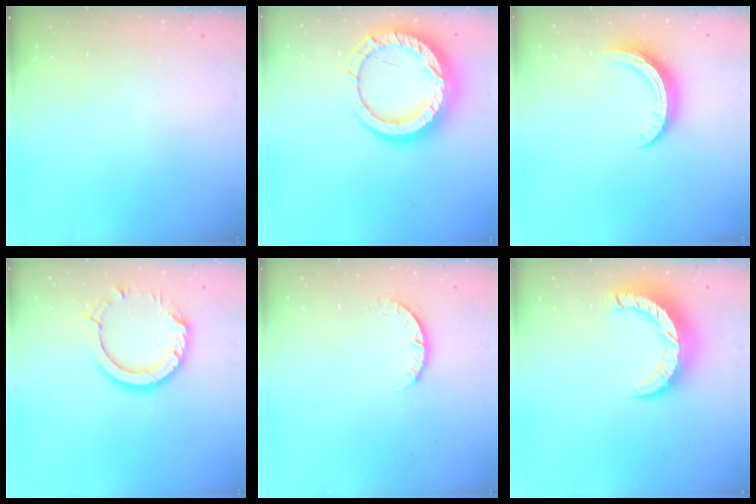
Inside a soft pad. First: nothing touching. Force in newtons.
{"total": 20.2, "press": 20.1, "slide": 2.0}
{"total": 10.7, "press": 10.7, "slide": 0.2}
{"total": 13.0, "press": 12.9, "slide": 1.2}
{"total": 3.4, "press": 3.4, "slide": 0.4}
{"total": 10.3, "press": 10.2, "slide": 0.7}